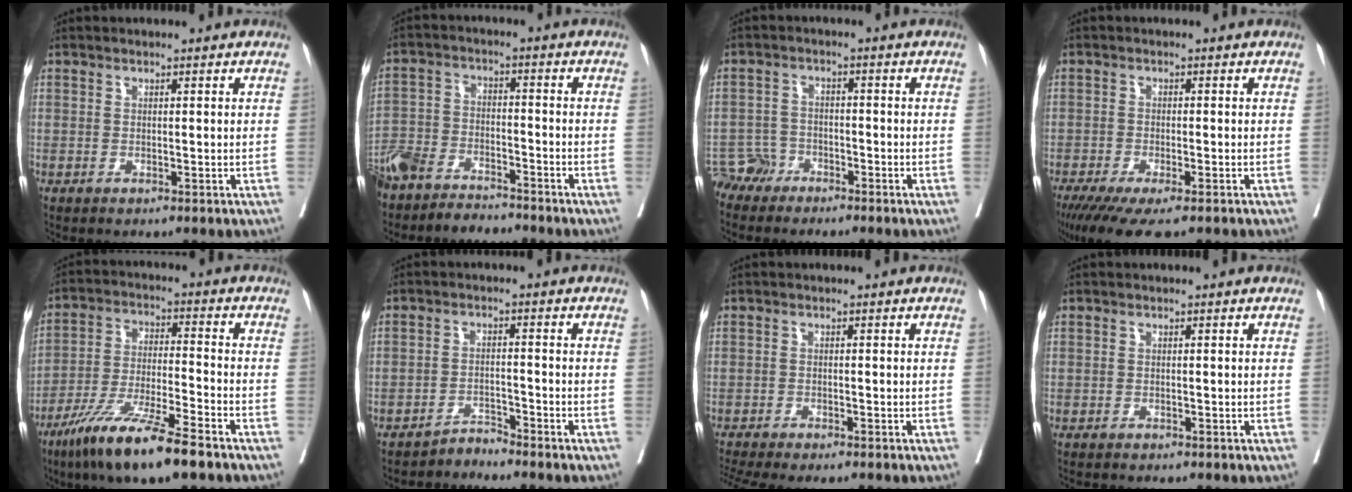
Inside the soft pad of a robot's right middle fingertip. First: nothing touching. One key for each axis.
{"total": 11.5, "fx": -10.1, "fy": 4.0, "fz": 3.8, "tx": -0.072, "ty": 0.003, "tz": -0.173}
{"total": 3.3, "fx": -2.9, "fy": 1.3, "fz": -0.9, "tx": 0.013, "ty": 0.000, "tz": -0.059}
{"total": 9.3, "fx": -6.9, "fy": 1.8, "fz": 5.9, "tx": -0.084, "ty": -0.018, "tz": -0.110}
{"total": 13.5, "fx": -9.2, "fy": 0.9, "fz": 9.8, "tx": -0.187, "ty": -0.036, "tz": -0.169}
{"total": 2.5, "fx": -2.5, "fy": -0.4, "fz": -0.5, "tx": 0.015, "ty": -0.012, "tz": -0.042}
{"total": 8.3, "fx": -7.4, "fy": 0.9, "fz": 3.7, "tx": -0.053, "ty": -0.004, "tz": -0.114}
{"total": 2.0, "fx": -1.8, "fy": 0.5, "fz": 0.7, "tx": -0.013, "ty": -0.005, "tz": -0.023}